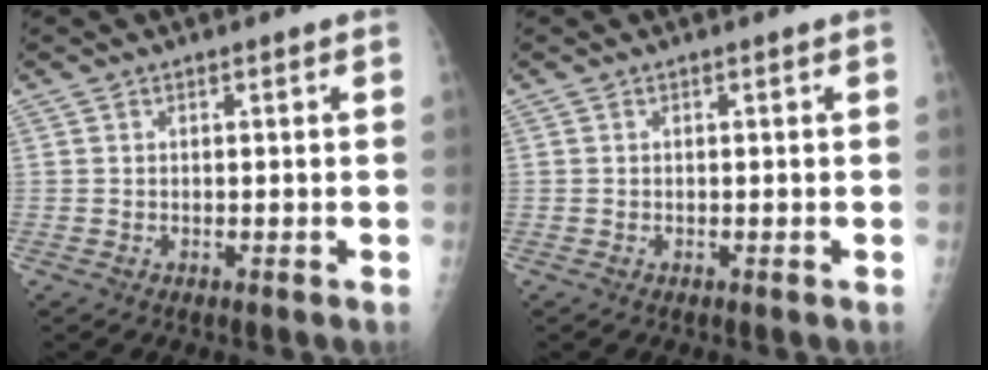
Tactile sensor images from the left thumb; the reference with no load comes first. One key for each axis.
{"total": 0.0}